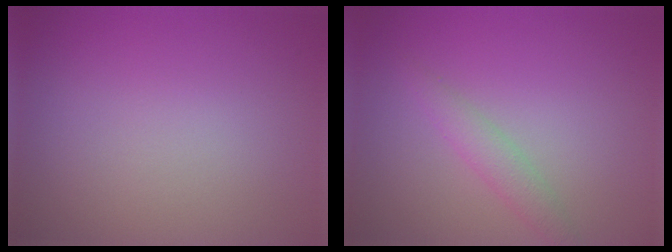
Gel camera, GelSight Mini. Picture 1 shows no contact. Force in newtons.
{"total": 1.8, "press": 1.8, "slide": 0.0}